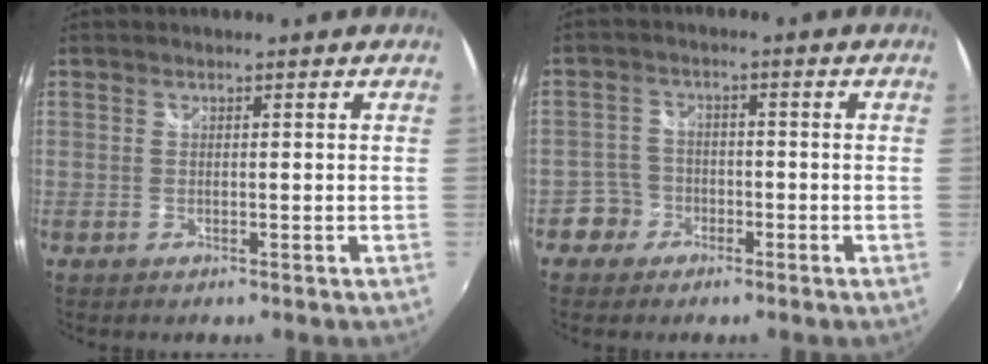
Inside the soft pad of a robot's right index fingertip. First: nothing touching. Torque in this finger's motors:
{"motor_torque": [-0.82, 0.47, -0.94, -0.21]}